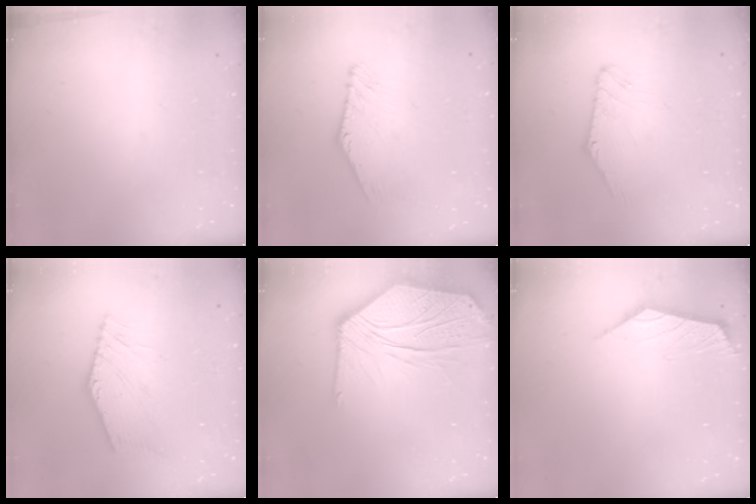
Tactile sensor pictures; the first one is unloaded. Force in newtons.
{"total": 1.3, "press": 1.3, "slide": 0.3}
{"total": 0.0}
{"total": 2.7, "press": 2.5, "slide": 1.1}
{"total": 14.1, "press": 14.0, "slide": 1.6}
{"total": 2.9, "press": 2.8, "slide": 0.7}